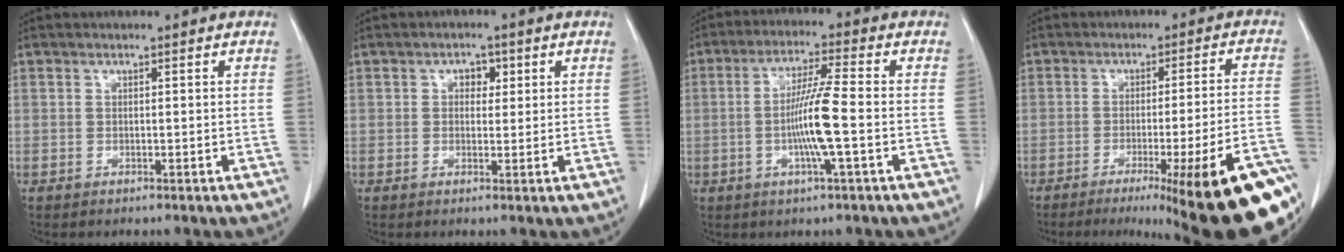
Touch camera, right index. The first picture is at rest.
{"total": 2.4, "force": [0.8, 1.7, 1.5], "torque": [-0.018, 0.007, 0.010]}
{"total": 8.6, "force": [-1.5, -0.4, 8.5], "torque": [-0.164, -0.004, -0.032]}
{"total": 23.0, "force": [-14.0, 1.1, 18.2], "torque": [-0.137, -0.011, -0.189]}